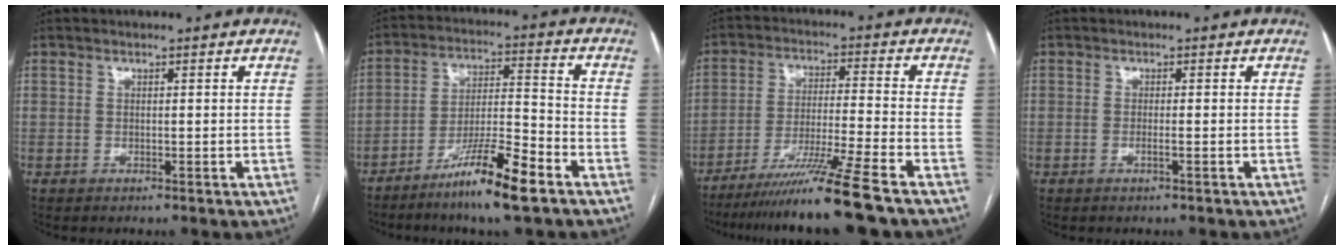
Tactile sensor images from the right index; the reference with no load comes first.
{"total": 11.5, "force": [-7.5, 0.2, 8.8], "torque": [-0.160, -0.017, -0.137]}
{"total": 12.8, "force": [-9.8, -2.7, 7.8], "torque": [-0.130, -0.035, -0.163]}
{"total": 1.0, "force": [-0.4, -0.2, 0.9], "torque": [-0.018, -0.001, -0.007]}